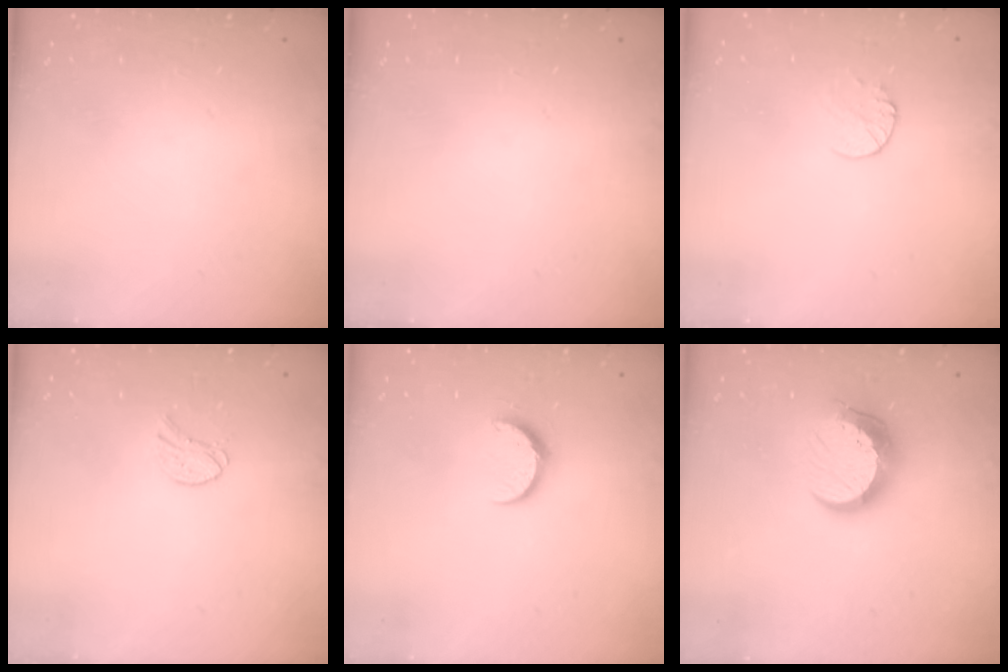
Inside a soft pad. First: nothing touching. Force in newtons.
{"total": 0.0}
{"total": 6.7, "press": 6.6, "slide": 0.6}
{"total": 6.5, "press": 6.5, "slide": 0.7}
{"total": 6.6, "press": 6.6, "slide": 0.6}
{"total": 11.5, "press": 11.5, "slide": 0.8}